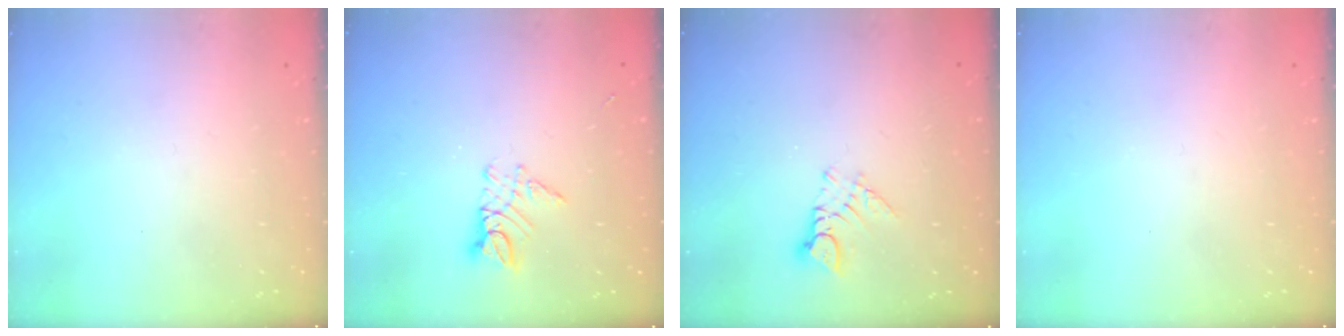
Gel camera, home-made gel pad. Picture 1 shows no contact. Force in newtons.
{"total": 7.2, "press": 7.2, "slide": 0.6}
{"total": 5.4, "press": 5.4, "slide": 0.5}
{"total": 0.0}